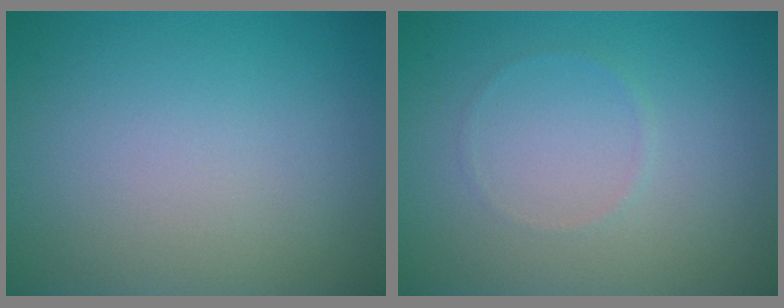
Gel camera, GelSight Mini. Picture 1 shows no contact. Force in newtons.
{"total": 0.5, "press": 0.5, "slide": 0.1}